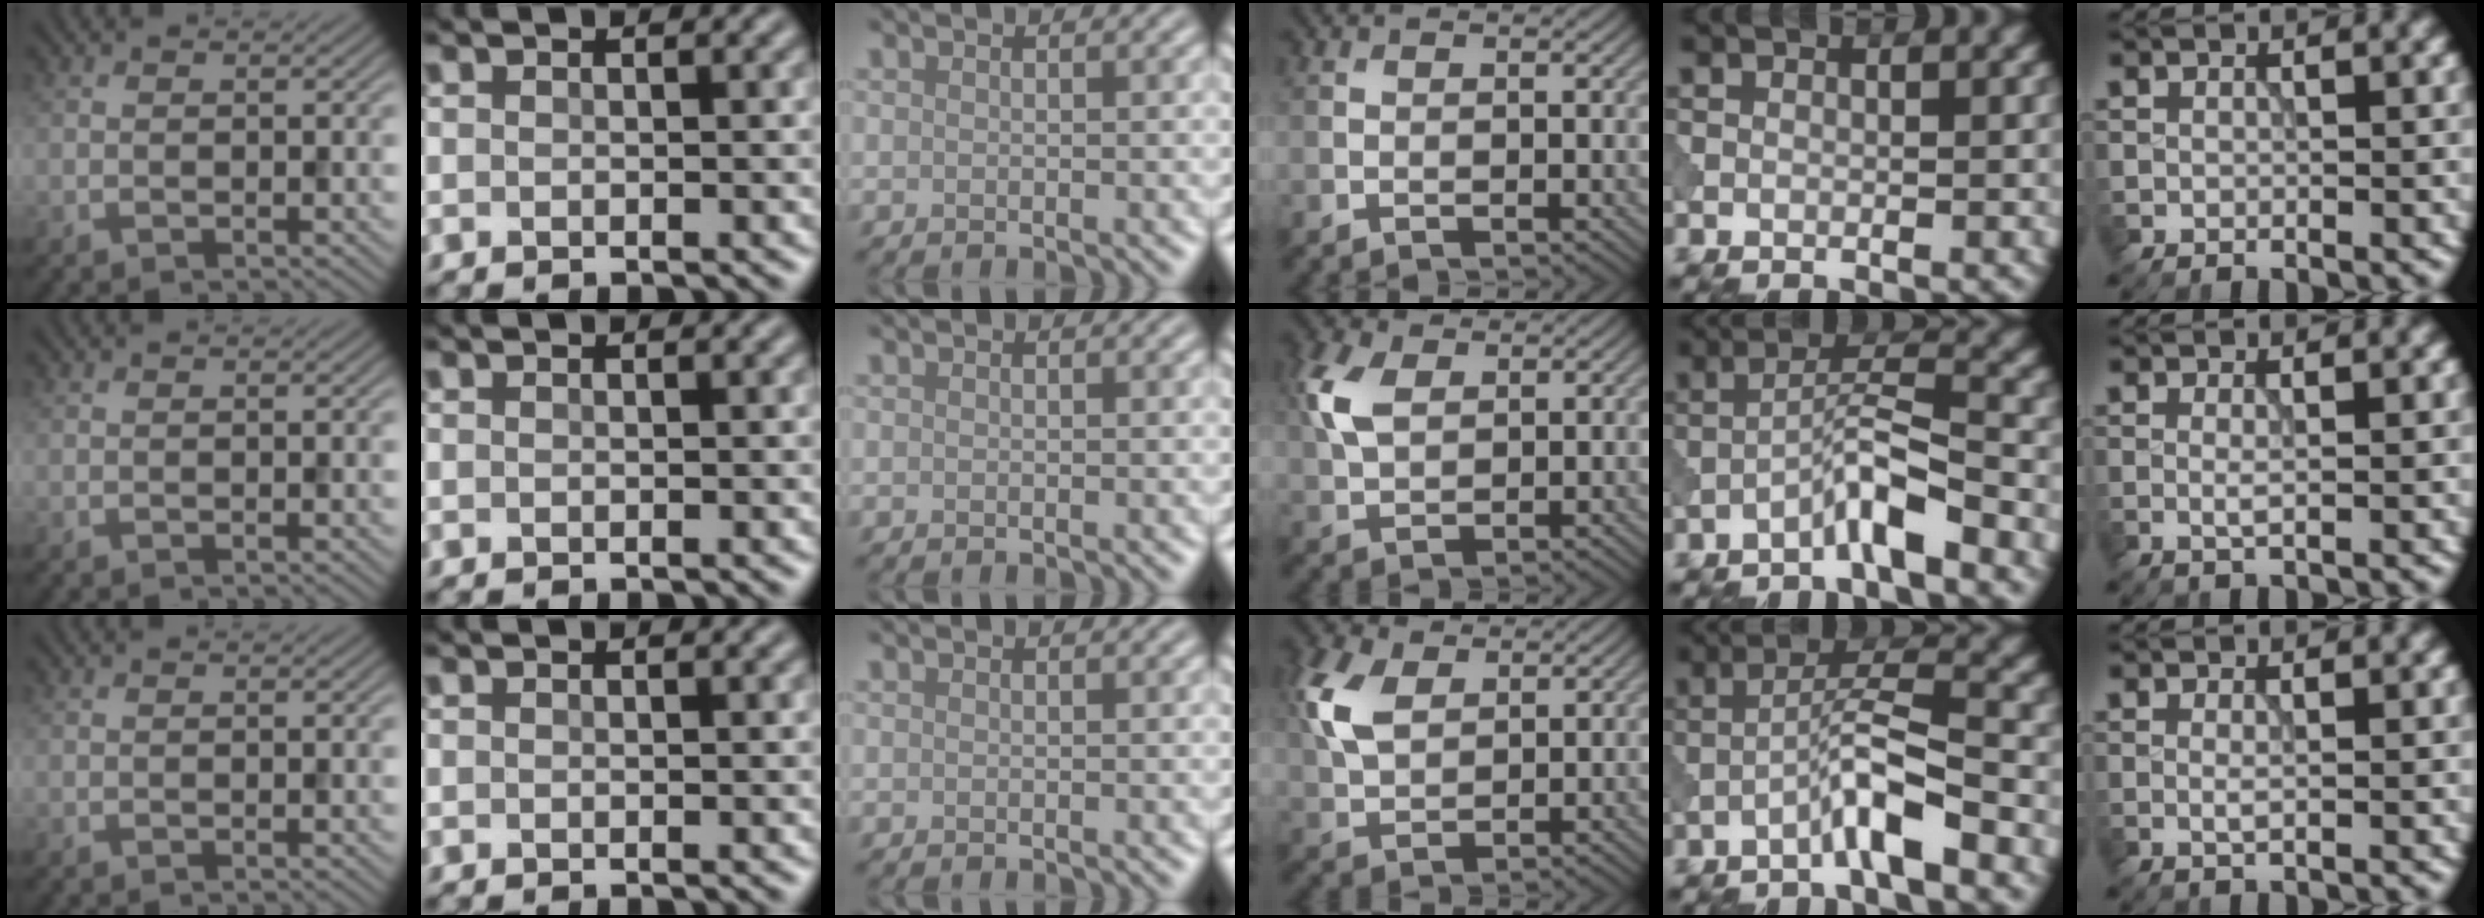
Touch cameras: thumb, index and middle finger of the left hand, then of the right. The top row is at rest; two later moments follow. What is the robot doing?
{"motion": "wipe", "object": "makeup brush"}